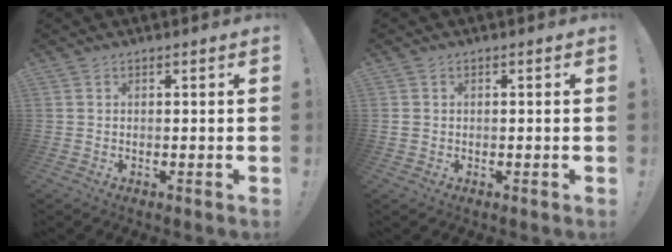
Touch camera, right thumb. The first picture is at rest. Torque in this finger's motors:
{"motor_torque": [0.02, 0.04, 0.21, -0.27, 0.00]}